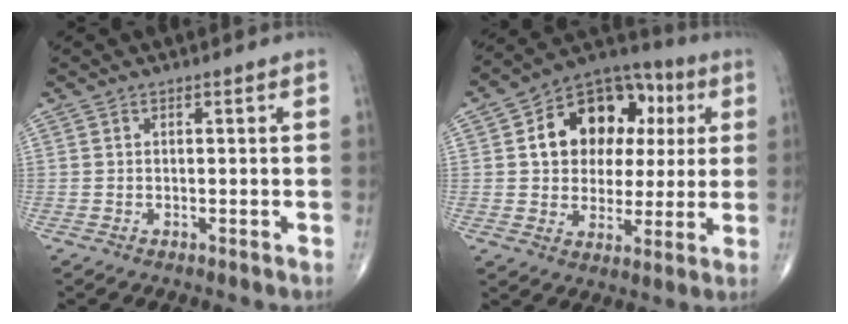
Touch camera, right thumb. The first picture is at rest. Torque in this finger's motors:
{"motor_torque": [0.22, 2.77, 1.35, 0.31, 0.11]}